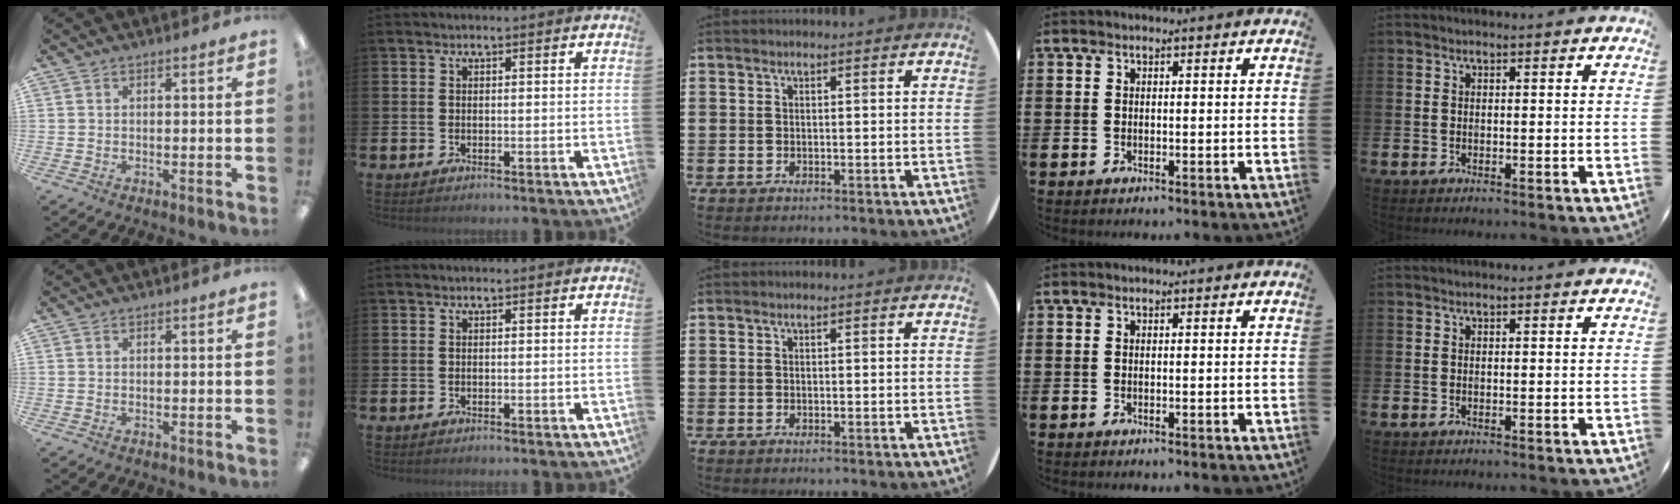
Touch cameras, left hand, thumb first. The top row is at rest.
{}